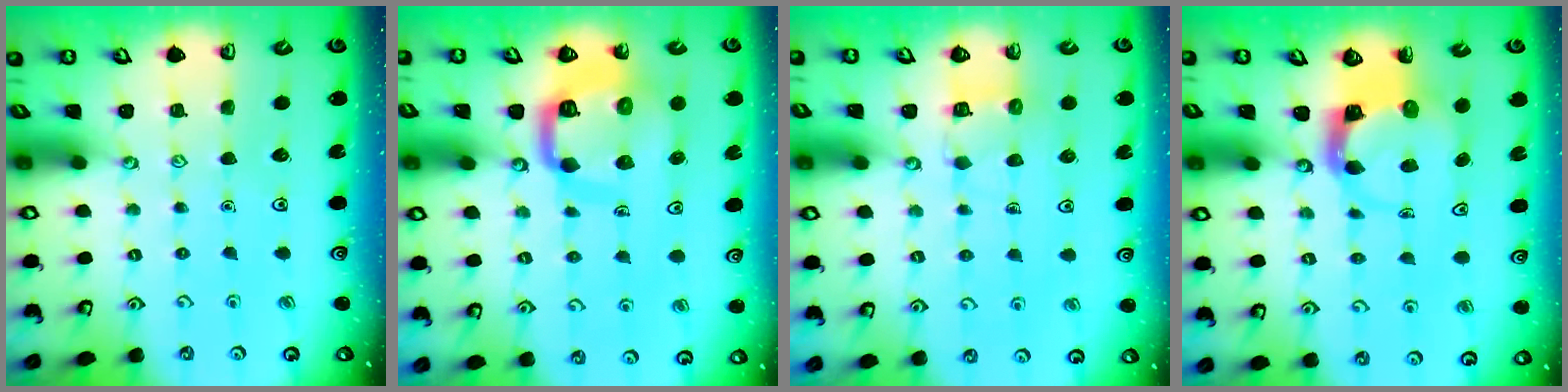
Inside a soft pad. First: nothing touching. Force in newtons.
{"total": 12.5, "press": 12.4, "slide": 1.5}
{"total": 4.9, "press": 4.9, "slide": 0.4}
{"total": 3.7, "press": 3.6, "slide": 0.6}